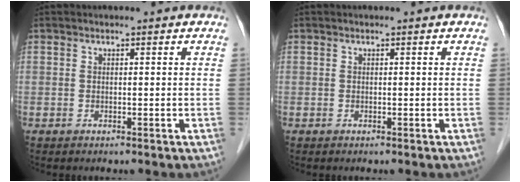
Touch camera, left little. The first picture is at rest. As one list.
[{"total": 0.0}]